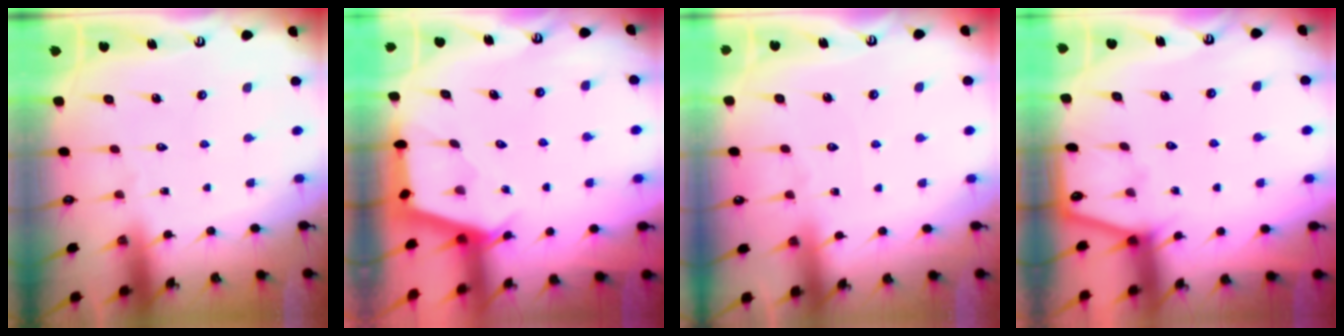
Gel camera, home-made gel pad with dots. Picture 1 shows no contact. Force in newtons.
{"total": 2.5, "press": 2.5, "slide": 0.3}
{"total": 2.9, "press": 2.9, "slide": 0.5}
{"total": 2.4, "press": 2.4, "slide": 0.4}